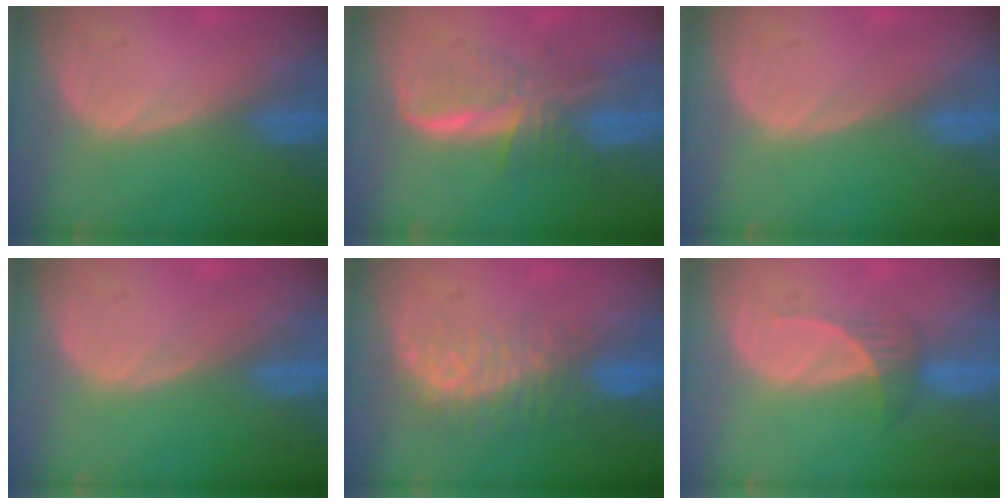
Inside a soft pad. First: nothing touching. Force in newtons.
{"total": 7.6, "press": 6.8, "slide": 3.5}
{"total": 0.0}
{"total": 0.0}
{"total": 8.3, "press": 7.1, "slide": 4.4}
{"total": 2.8, "press": 2.7, "slide": 0.9}